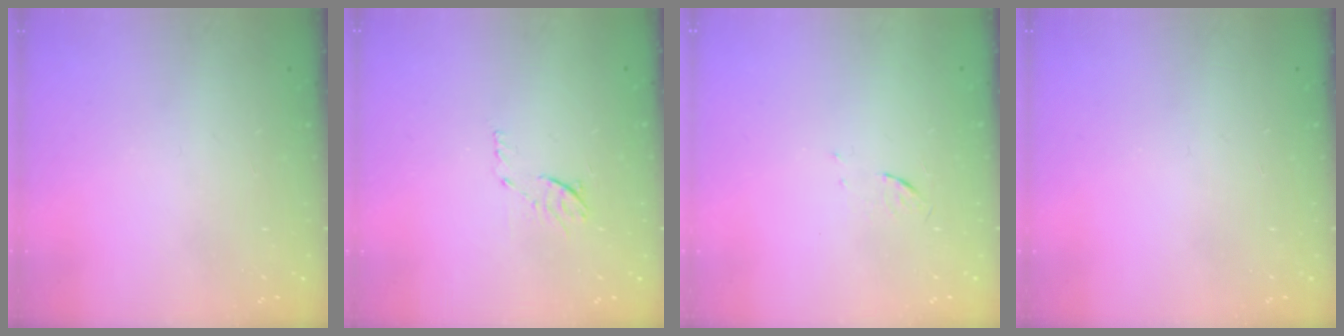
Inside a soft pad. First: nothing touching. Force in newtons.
{"total": 5.7, "press": 5.6, "slide": 0.8}
{"total": 3.2, "press": 3.0, "slide": 1.3}
{"total": 0.0}